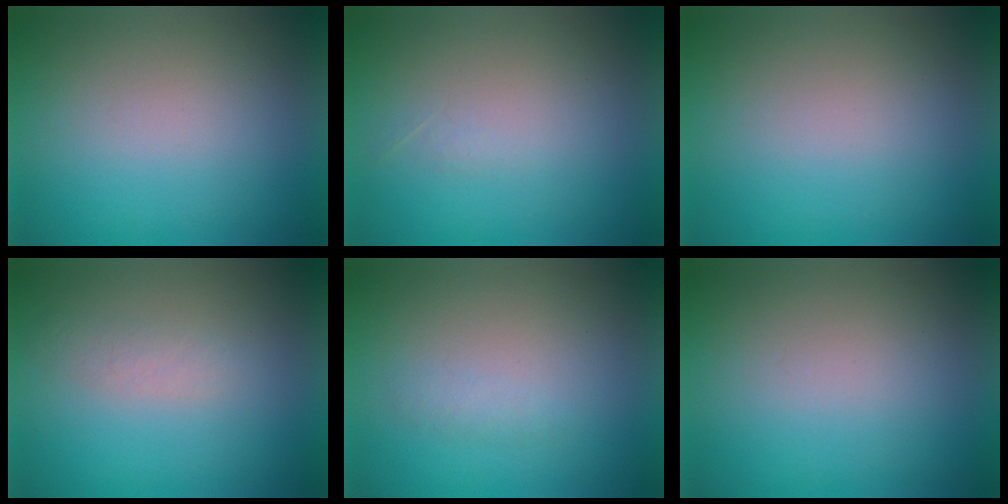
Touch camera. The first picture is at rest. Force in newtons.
{"total": 1.0}
{"total": 0.0}
{"total": 1.9}
{"total": 1.1}
{"total": 0.0}